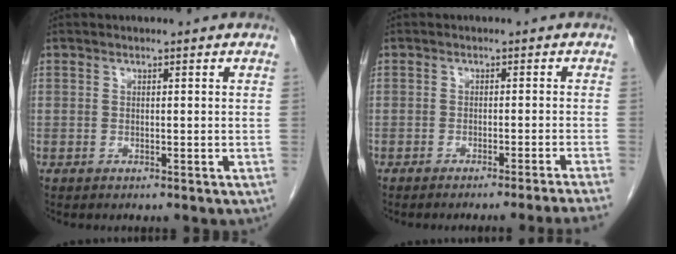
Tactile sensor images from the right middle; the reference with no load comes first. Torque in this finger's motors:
{"motor_torque": [0.08, -0.08, 0.09, 0.04]}